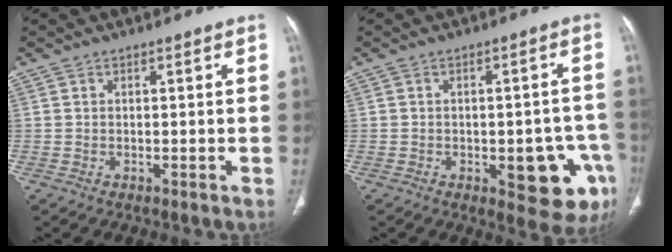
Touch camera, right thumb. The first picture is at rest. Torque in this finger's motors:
{"motor_torque": [2.66, 2.30, 0.36, -0.43, 0.26]}